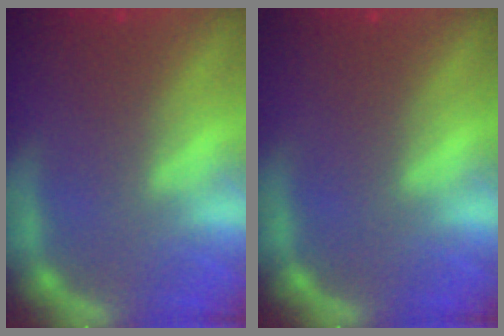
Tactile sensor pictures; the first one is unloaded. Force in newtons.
{"total": 0.0}